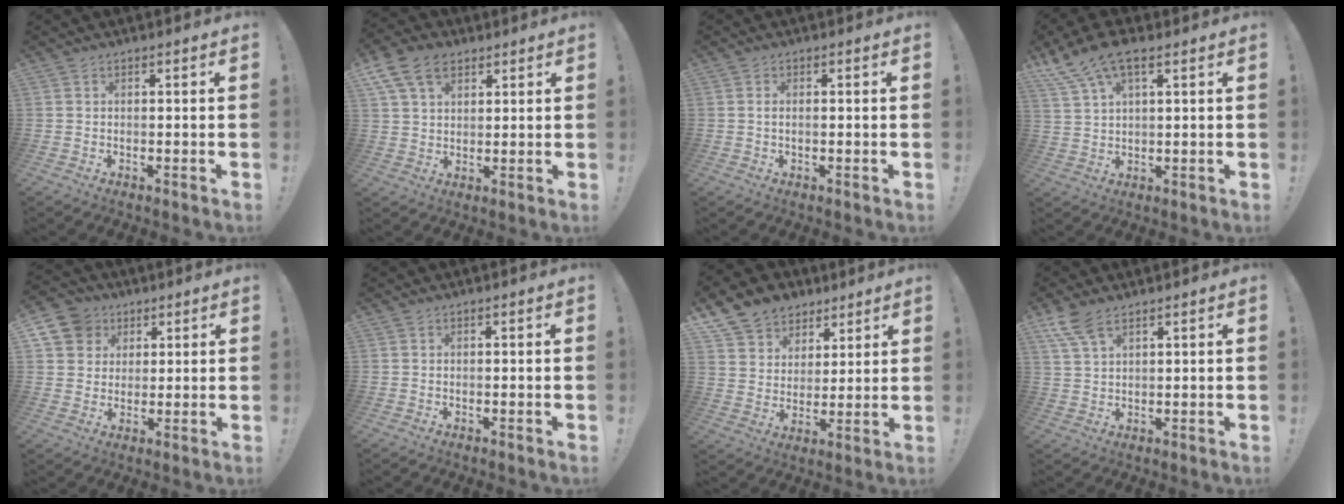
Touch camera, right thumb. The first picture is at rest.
{"total": 10.8, "force": [5.6, 7.2, 5.8], "torque": [-0.096, -0.014, 0.112]}
{"total": 1.4, "force": [-0.3, 0.4, 1.3], "torque": [-0.025, 0.004, -0.004]}
{"total": 9.3, "force": [6.0, 3.3, 6.3], "torque": [-0.124, -0.024, 0.119]}
{"total": 9.5, "force": [4.1, 8.1, 2.5], "torque": [-0.035, -0.020, 0.083]}
{"total": 0.0}
{"total": 11.4, "force": [7.2, 8.6, 2.5], "torque": [-0.040, -0.049, 0.144]}
{"total": 6.7, "force": [4.6, 2.6, 4.1], "torque": [-0.081, -0.018, 0.089]}